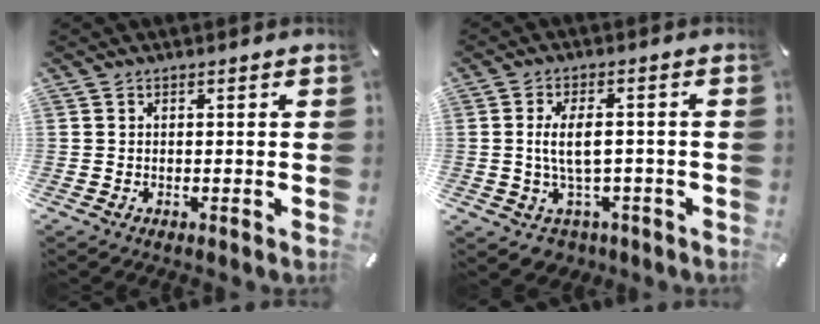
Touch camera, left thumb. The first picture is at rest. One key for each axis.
{"total": 8.6, "fx": -0.5, "fy": 5.4, "fz": 6.7, "tx": -0.116, "ty": 0.009, "tz": -0.009}